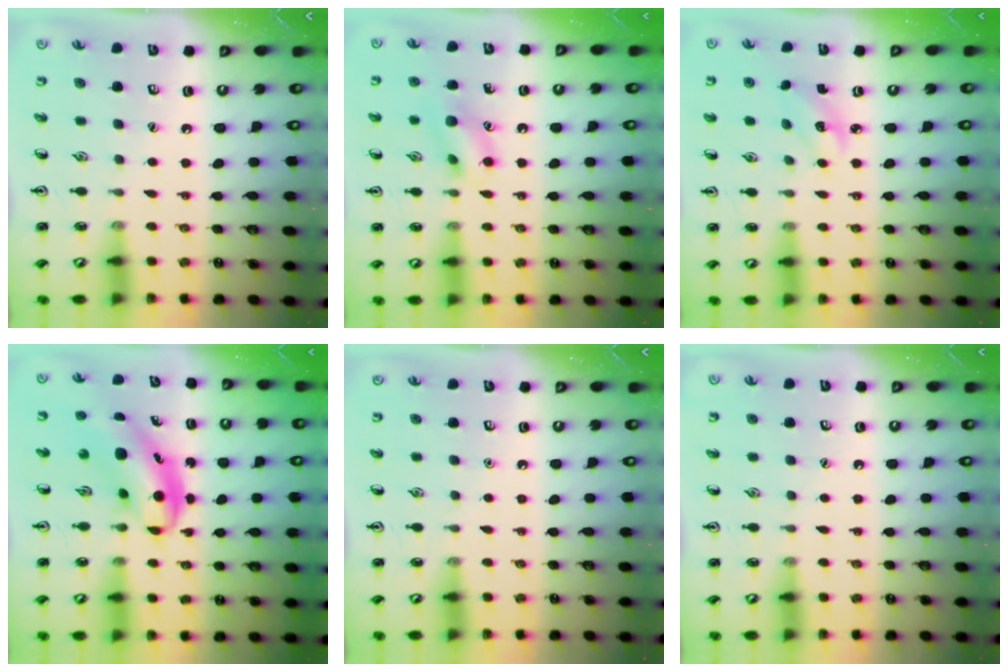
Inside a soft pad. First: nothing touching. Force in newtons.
{"total": 10.4, "press": 10.3, "slide": 1.4}
{"total": 2.9, "press": 2.8, "slide": 0.9}
{"total": 6.7, "press": 6.6, "slide": 1.3}
{"total": 0.0}
{"total": 0.0}